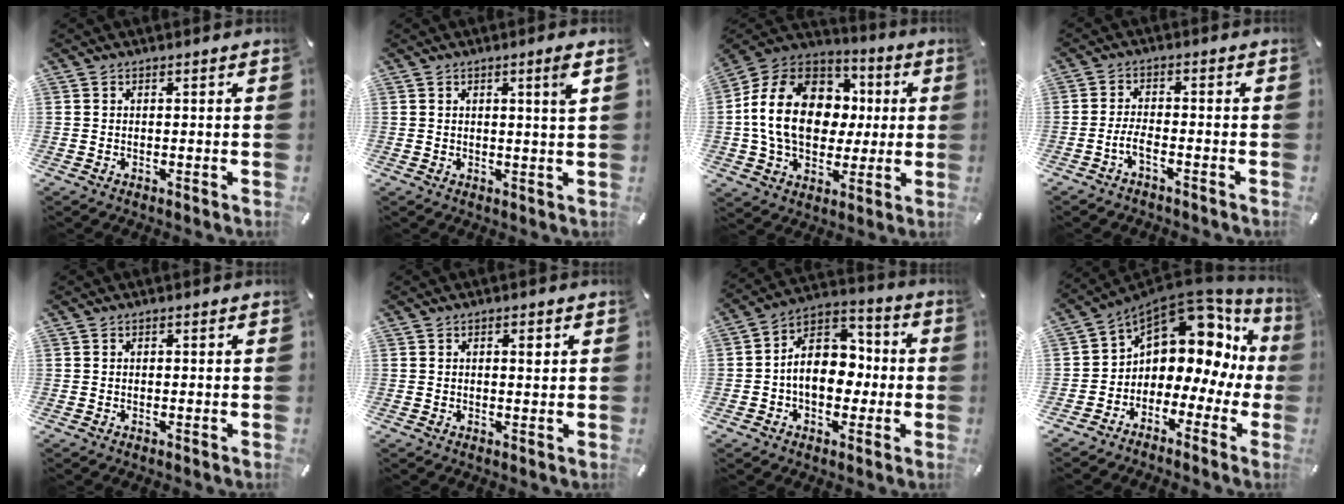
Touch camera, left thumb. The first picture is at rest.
{"total": 3.3, "force": [1.3, 0.0, 3.0], "torque": [-0.051, -0.005, 0.018]}
{"total": 19.1, "force": [0.8, 15.0, 11.7], "torque": [-0.231, 0.016, 0.019]}
{"total": 3.9, "force": [-2.4, 1.3, 2.7], "torque": [-0.059, 0.008, -0.046]}
{"total": 0.0}
{"total": 1.8, "force": [0.6, 0.9, 1.5], "torque": [-0.006, -0.006, 0.005]}
{"total": 12.2, "force": [-1.7, 9.3, 7.8], "torque": [-0.125, 0.008, -0.032]}
{"total": 11.3, "force": [5.2, 7.8, 6.3], "torque": [-0.095, -0.053, 0.086]}